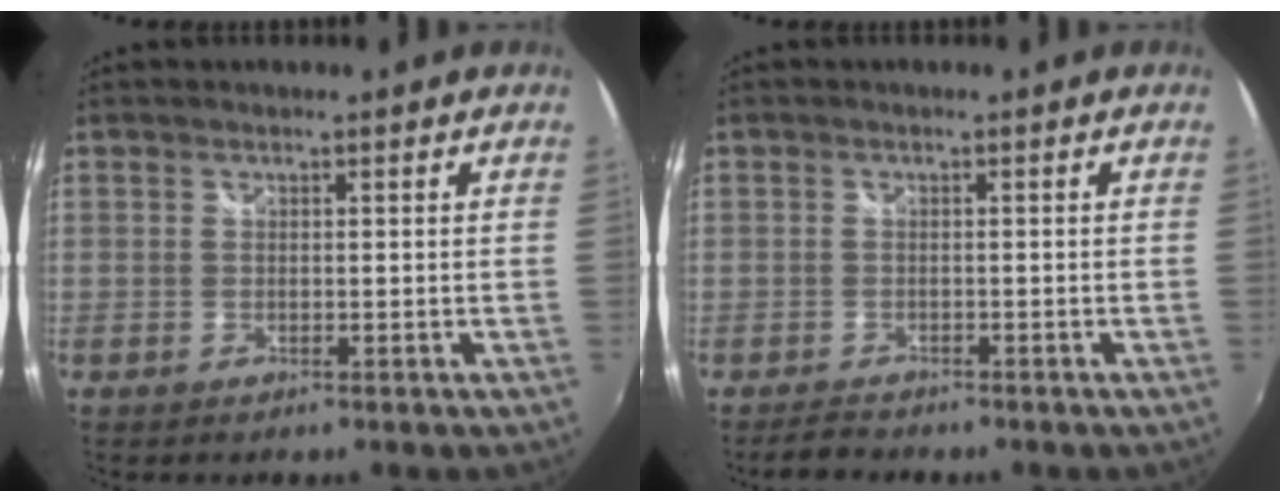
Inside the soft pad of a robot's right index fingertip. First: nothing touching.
{"total": 2.3, "force": [-2.0, 1.2, 0.2], "torque": [-0.012, 0.000, -0.038]}